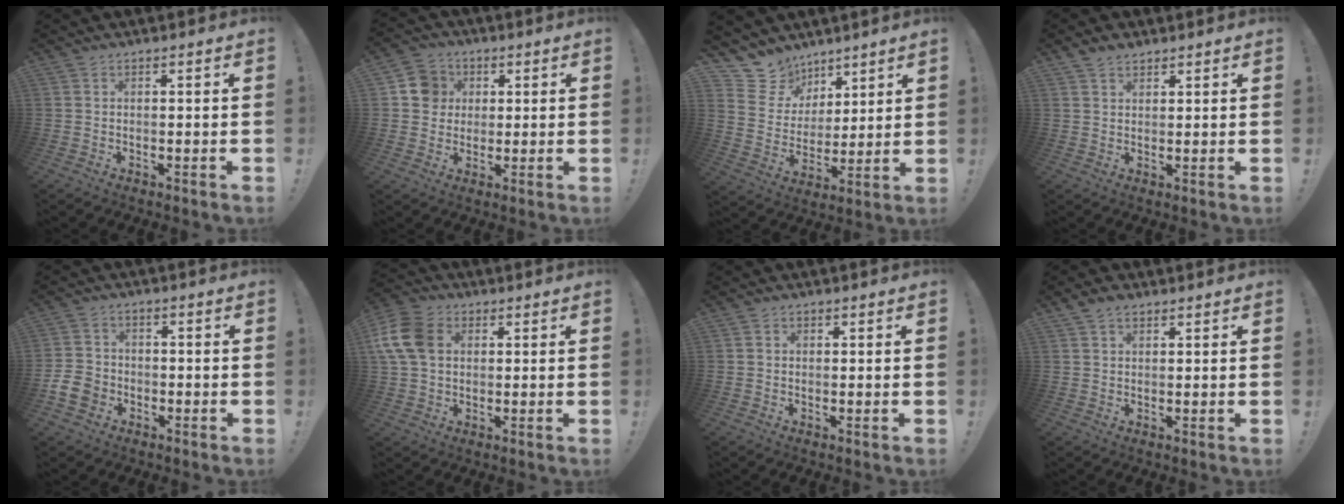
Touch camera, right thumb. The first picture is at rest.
{"total": 9.0, "force": [1.9, 8.5, 2.2], "torque": [-0.017, -0.002, 0.041]}
{"total": 11.1, "force": [7.9, 7.7, 1.4], "torque": [-0.042, -0.063, 0.160]}
{"total": 3.0, "force": [2.4, 1.5, 0.9], "torque": [-0.014, -0.013, 0.044]}
{"total": 8.0, "force": [-3.9, 6.2, 3.3], "torque": [-0.072, 0.026, -0.074]}
{"total": 13.6, "force": [3.2, 10.0, 8.7], "torque": [-0.181, 0.006, 0.063]}
{"total": 0.8, "force": [0.1, 0.8, 0.0], "torque": [-0.002, 0.004, 0.004]}
{"total": 3.0, "force": [1.9, 1.8, 1.5], "torque": [-0.030, -0.002, 0.036]}